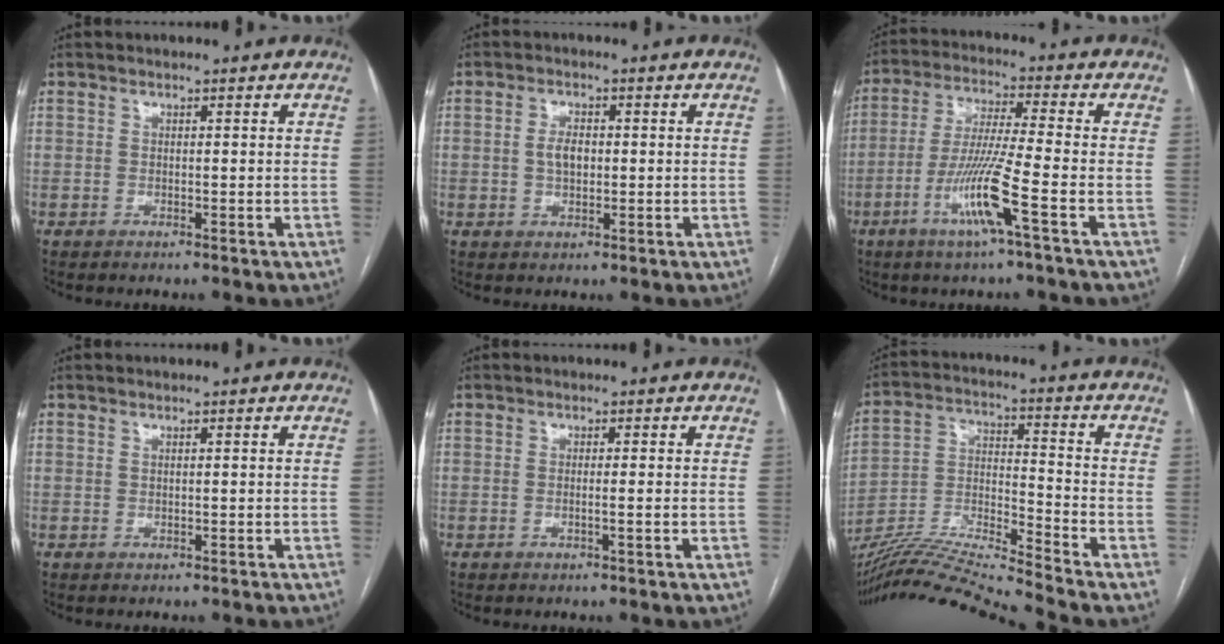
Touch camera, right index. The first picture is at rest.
{"total": 3.2, "force": [0.1, 1.8, 2.7], "torque": [-0.052, 0.006, 0.003]}
{"total": 10.6, "force": [-4.5, -1.0, 9.6], "torque": [-0.191, -0.014, -0.091]}
{"total": 0.0}
{"total": 1.0, "force": [-0.4, -0.4, 0.8], "torque": [-0.009, 0.001, -0.009]}
{"total": 16.7, "force": [-15.4, -2.9, 5.6], "torque": [-0.097, 0.007, -0.278]}